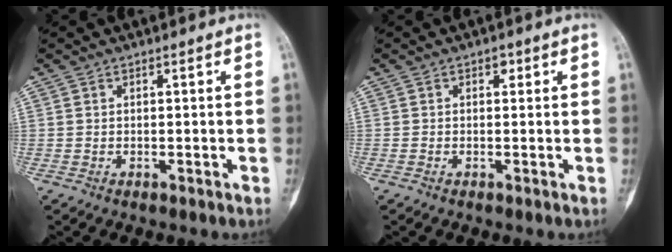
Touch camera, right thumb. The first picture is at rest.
{"total": 1.1, "force": [0.3, 0.8, 0.6], "torque": [0.004, 0.004, -0.003]}